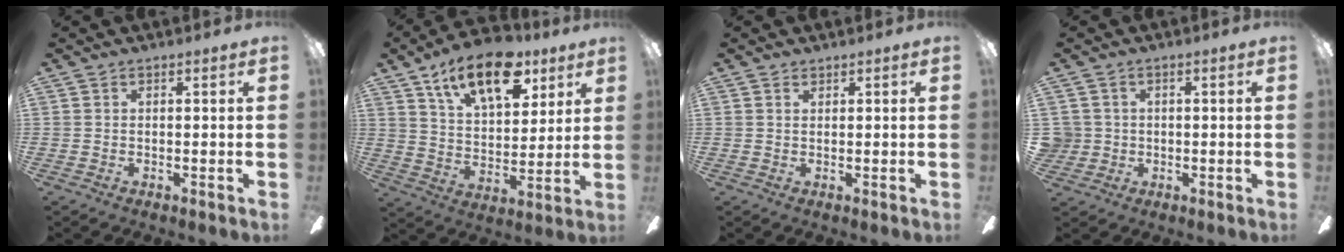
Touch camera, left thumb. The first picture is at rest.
{"total": 18.2, "force": [10.6, 9.2, 11.7], "torque": [-0.176, -0.042, 0.180]}
{"total": 0.8, "force": [0.6, 0.5, 0.2], "torque": [-0.006, 0.001, 0.012]}
{"total": 4.1, "force": [0.4, 4.0, 0.4], "torque": [-0.026, 0.010, 0.008]}